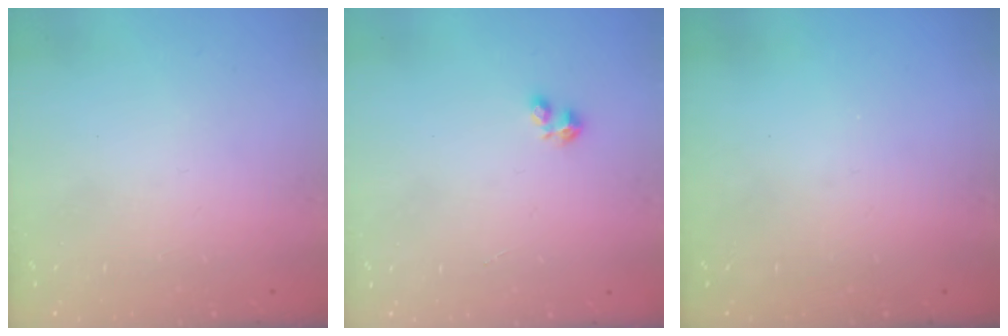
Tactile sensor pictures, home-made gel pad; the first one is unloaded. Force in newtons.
{"total": 1.5, "press": 1.5, "slide": 0.3}
{"total": 0.0}